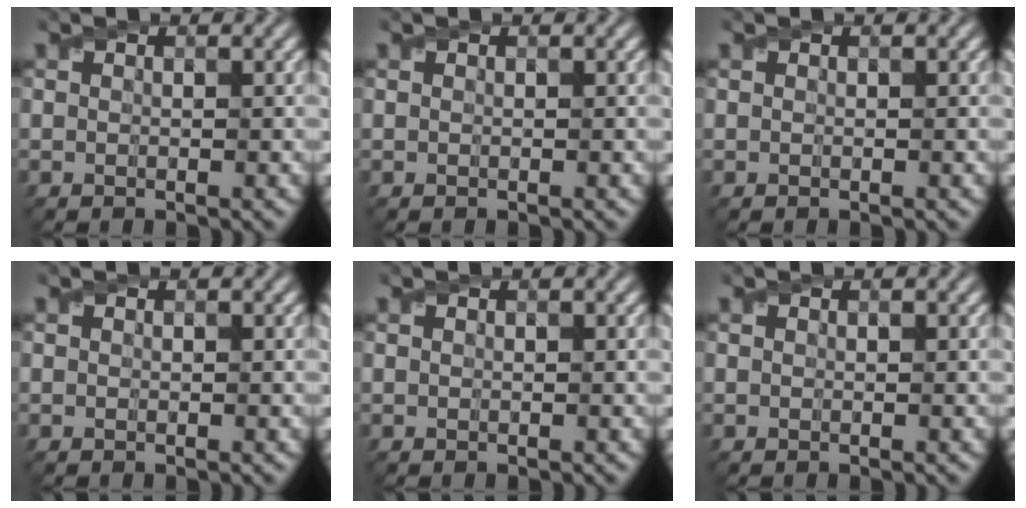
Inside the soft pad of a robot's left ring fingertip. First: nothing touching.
{"total": 0.0}
{"total": 0.0}
{"total": 0.0}
{"total": 0.0}
{"total": 0.0}